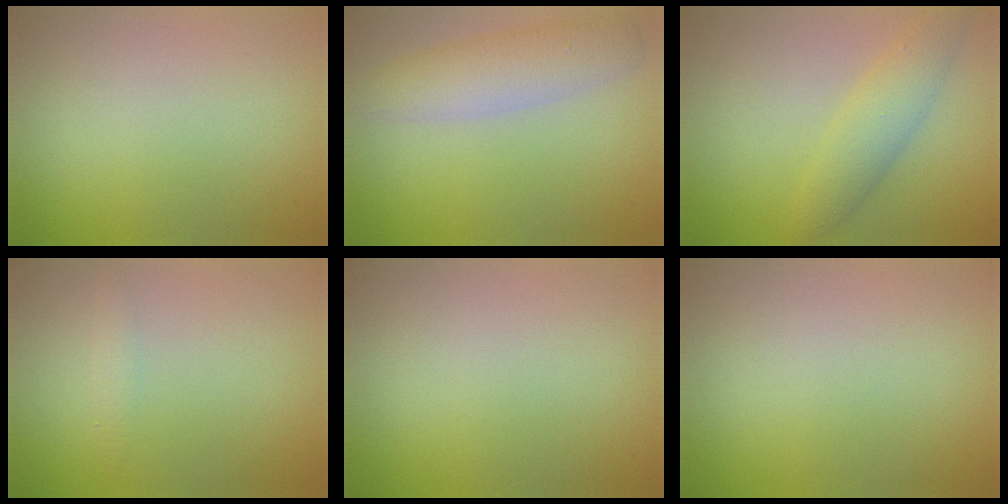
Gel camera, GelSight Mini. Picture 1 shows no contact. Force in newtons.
{"total": 4.1, "press": 4.1, "slide": 0.2}
{"total": 3.4, "press": 3.4, "slide": 0.1}
{"total": 1.0, "press": 1.0, "slide": 0.0}
{"total": 0.0}
{"total": 0.0}